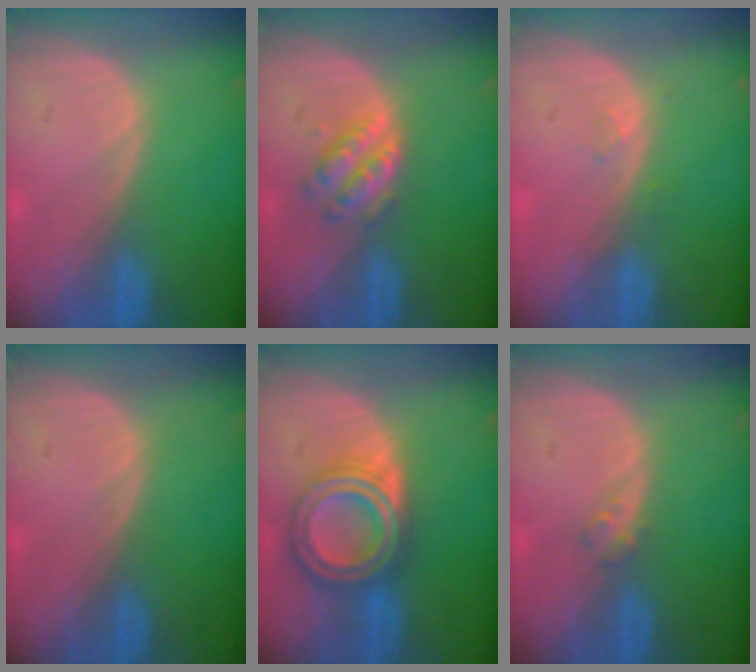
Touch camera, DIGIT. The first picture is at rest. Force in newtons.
{"total": 4.9, "press": 4.3, "slide": 2.3}
{"total": 1.1, "press": 1.0, "slide": 0.4}
{"total": 0.0}
{"total": 8.0, "press": 8.0, "slide": 0.5}
{"total": 1.6, "press": 1.4, "slide": 0.8}